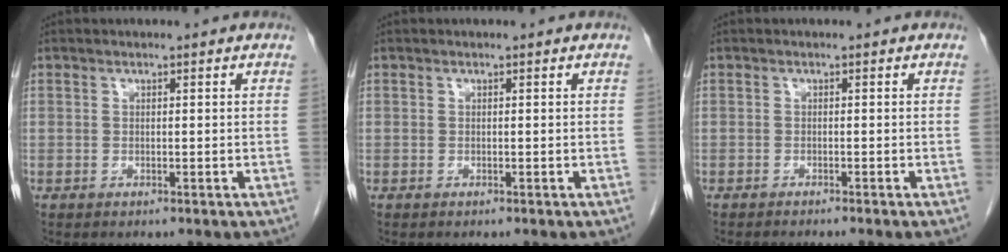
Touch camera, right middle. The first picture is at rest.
{"total": 0.0}
{"total": 3.2, "force": [-2.8, -0.6, 1.4], "torque": [-0.010, 0.003, -0.039]}